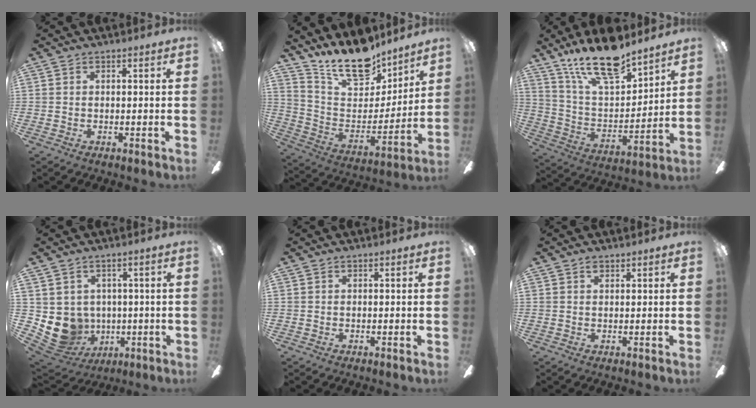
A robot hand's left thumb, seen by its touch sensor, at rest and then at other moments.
{"total": 18.4, "force": [14.8, 7.9, 7.6], "torque": [-0.145, -0.101, 0.269]}
{"total": 19.2, "force": [14.9, 6.4, 10.2], "torque": [-0.195, -0.087, 0.263]}
{"total": 8.5, "force": [-0.3, 8.1, 2.5], "torque": [-0.081, -0.012, 0.004]}
{"total": 0.0}
{"total": 1.2, "force": [1.0, 0.4, 0.4], "torque": [-0.009, 0.000, 0.020]}